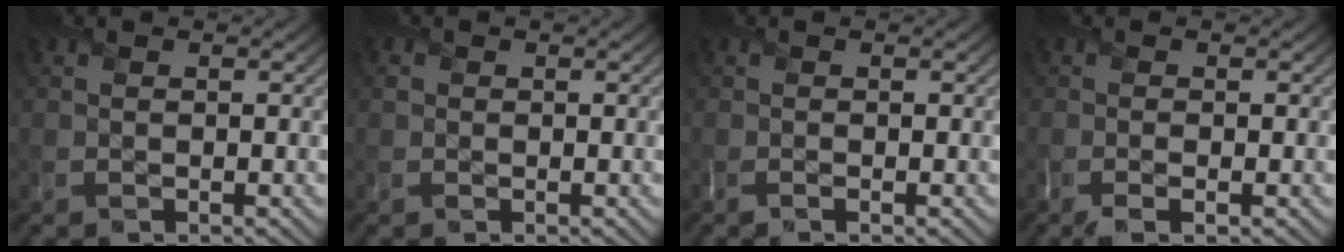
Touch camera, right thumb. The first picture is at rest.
{"total": 0.6, "force": [0.2, 0.6, -0.1], "torque": [0.002, -0.001, 0.000]}
{"total": 0.6, "force": [-0.5, 0.1, 0.4], "torque": [-0.010, -0.004, -0.012]}
{"total": 0.9, "force": [-0.6, -0.1, 0.6], "torque": [-0.010, 0.000, -0.016]}